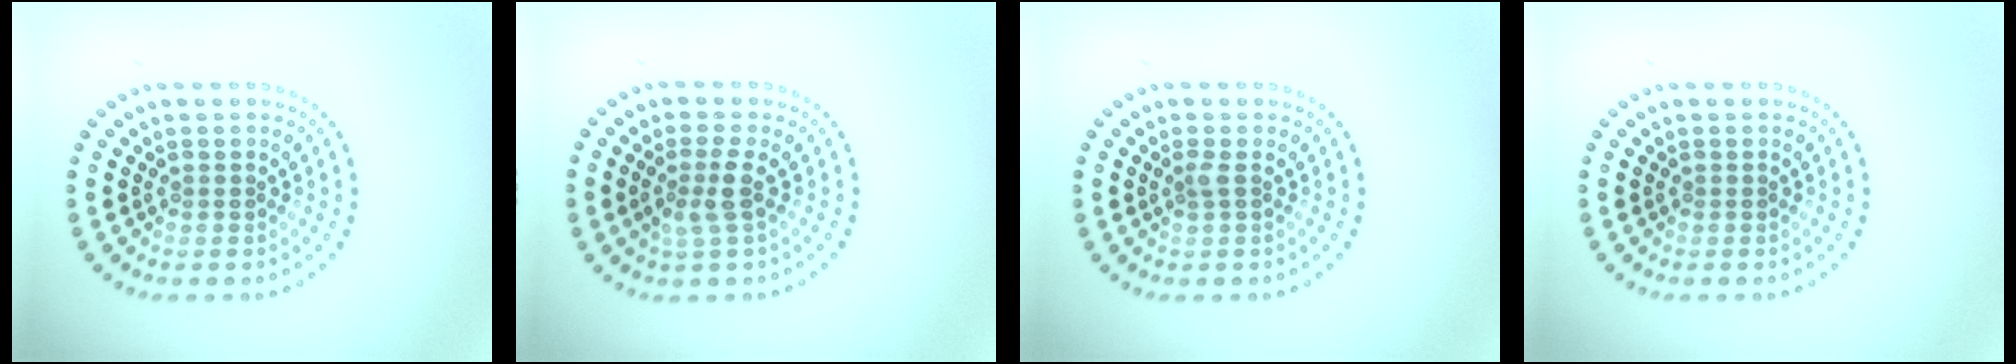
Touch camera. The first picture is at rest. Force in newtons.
{"total": 2.1, "press": 1.7, "slide": 1.2}
{"total": 0.7, "press": 0.6, "slide": 0.4}
{"total": 0.0}